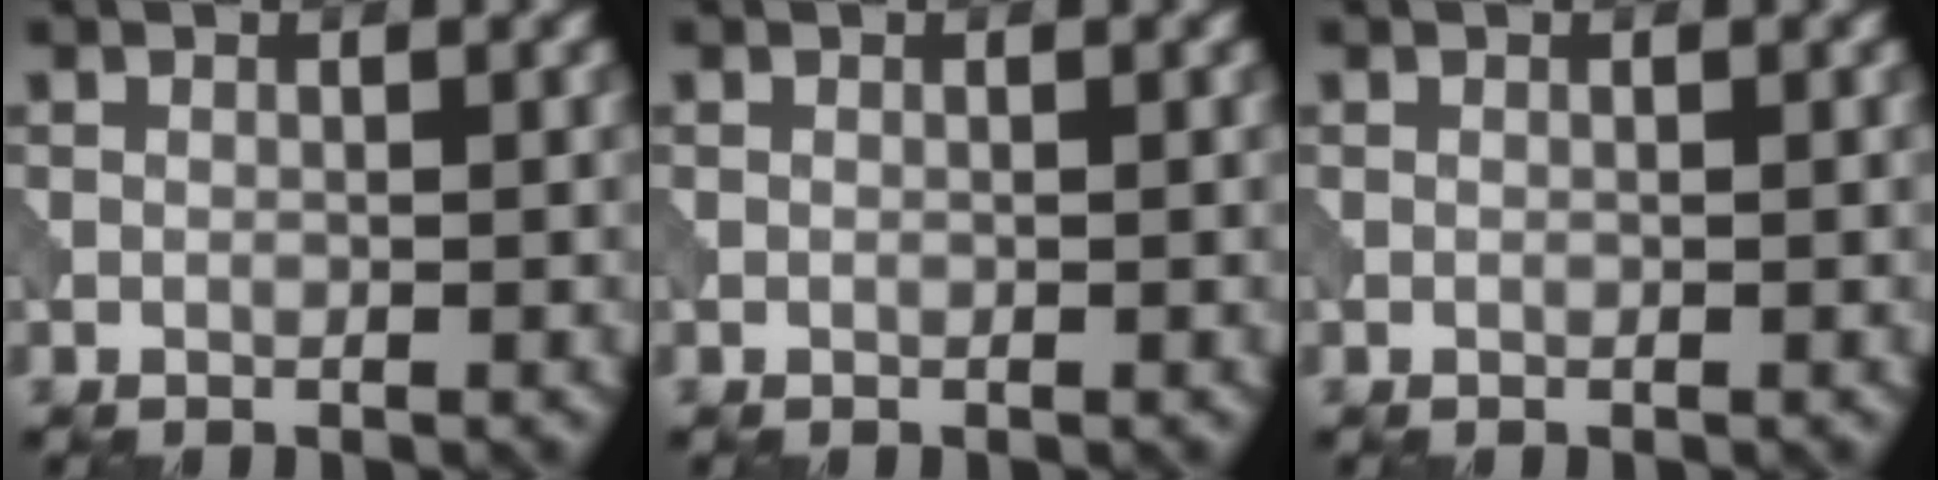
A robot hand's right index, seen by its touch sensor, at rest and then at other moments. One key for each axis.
{"total": 0.0}
{"total": 0.0}